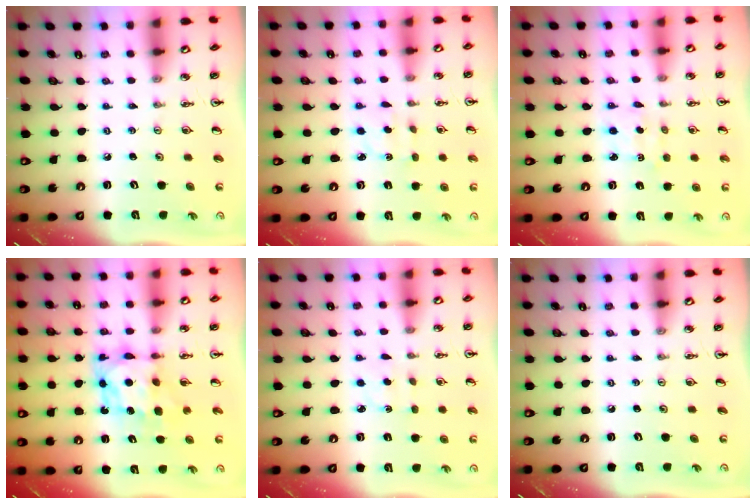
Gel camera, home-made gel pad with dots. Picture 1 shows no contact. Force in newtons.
{"total": 2.5, "press": 2.4, "slide": 0.6}
{"total": 2.4, "press": 2.4, "slide": 0.3}
{"total": 7.3, "press": 7.3, "slide": 0.6}
{"total": 1.6, "press": 1.5, "slide": 0.5}
{"total": 0.0}